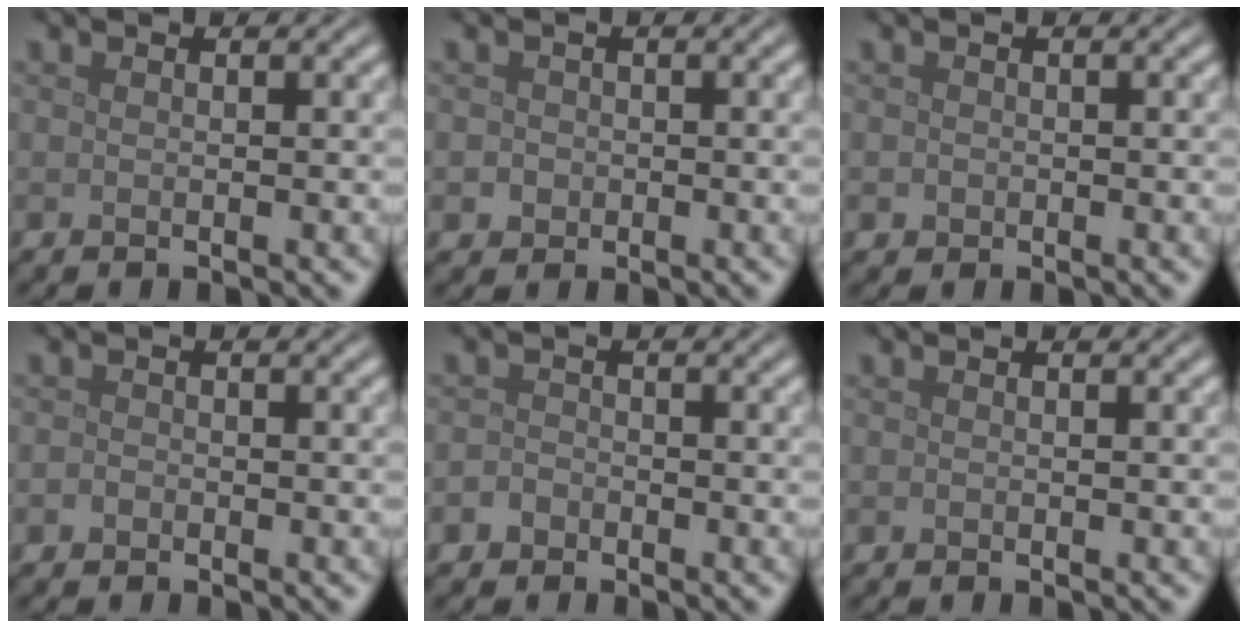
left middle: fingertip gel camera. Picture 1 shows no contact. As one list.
[{"total": 1.1, "force": [-0.2, 1.0, 0.1], "torque": [0.006, -0.003, -0.003]}, {"total": 0.6, "force": [-0.1, 0.6, 0.1], "torque": [0.003, -0.004, -0.003]}, {"total": 0.6, "force": [-0.4, 0.5, 0.2], "torque": [-0.004, -0.001, -0.009]}, {"total": 1.1, "force": [-0.7, 0.8, 0.2], "torque": [-0.001, 0.003, -0.016]}, {"total": 0.0}]